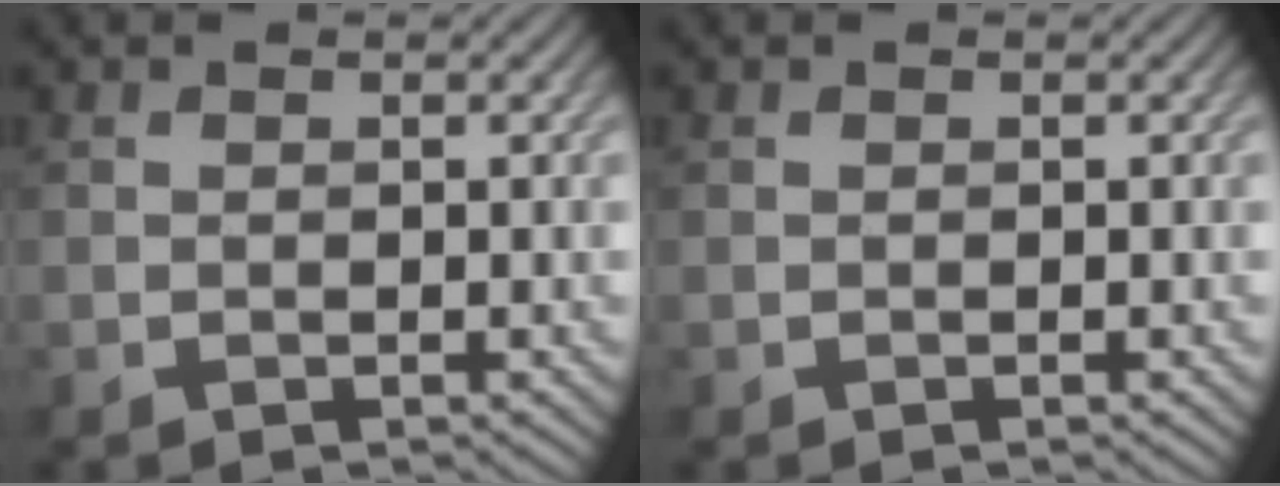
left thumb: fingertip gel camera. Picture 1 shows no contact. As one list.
[{"total": 0.0}]